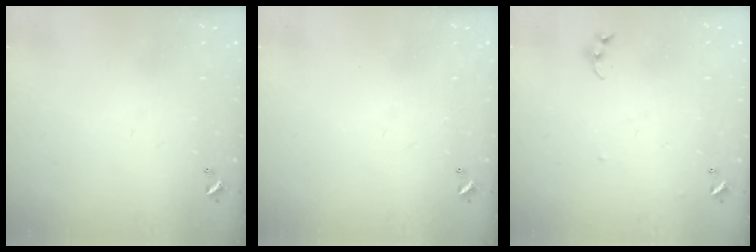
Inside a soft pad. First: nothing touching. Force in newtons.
{"total": 0.0}
{"total": 5.1, "press": 5.0, "slide": 0.5}